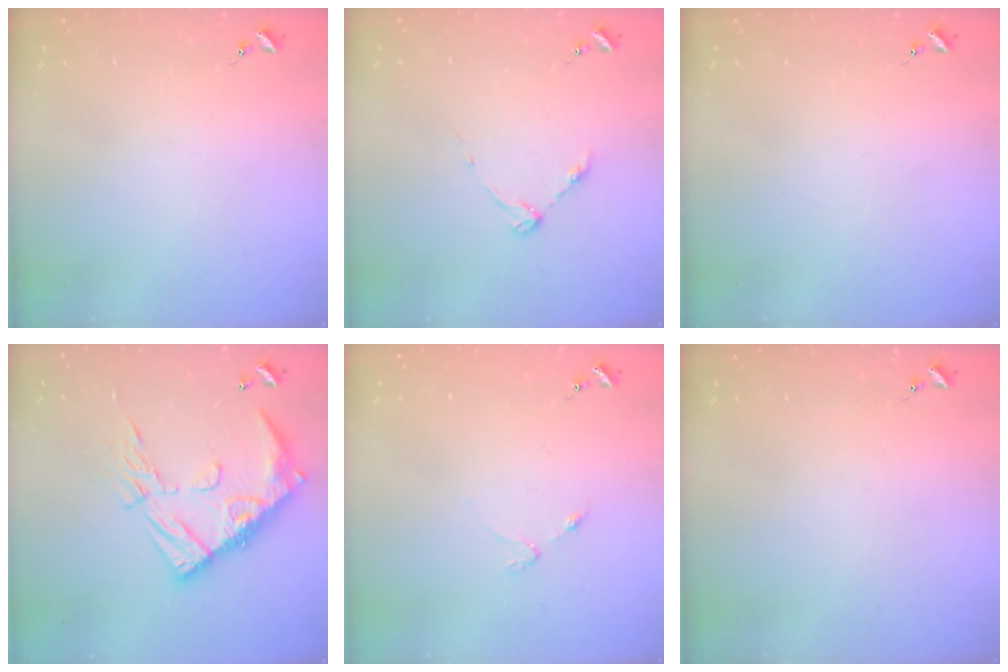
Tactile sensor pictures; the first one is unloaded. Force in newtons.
{"total": 3.3, "press": 3.3, "slide": 0.5}
{"total": 0.0}
{"total": 19.1, "press": 19.0, "slide": 1.8}
{"total": 2.5, "press": 2.4, "slide": 0.4}
{"total": 0.0}